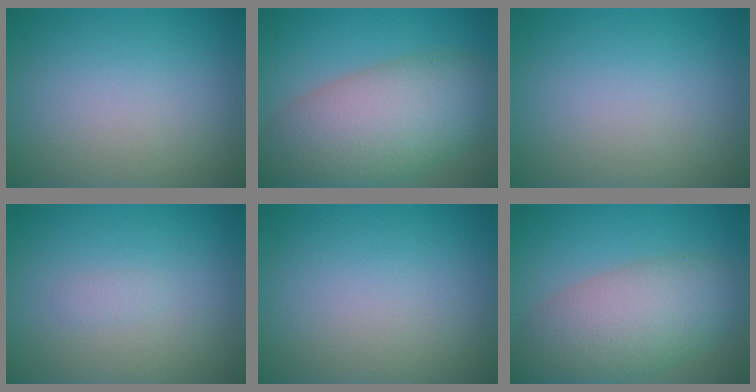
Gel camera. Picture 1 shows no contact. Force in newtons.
{"total": 10.6, "press": 10.6, "slide": 0.3}
{"total": 0.0}
{"total": 0.5, "press": 0.5, "slide": 0.0}
{"total": 0.0}
{"total": 8.1, "press": 8.1, "slide": 0.4}